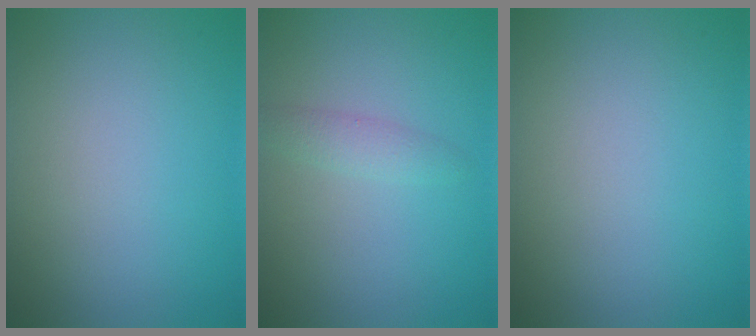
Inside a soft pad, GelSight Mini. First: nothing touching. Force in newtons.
{"total": 1.5, "press": 1.5, "slide": 0.1}
{"total": 0.0}